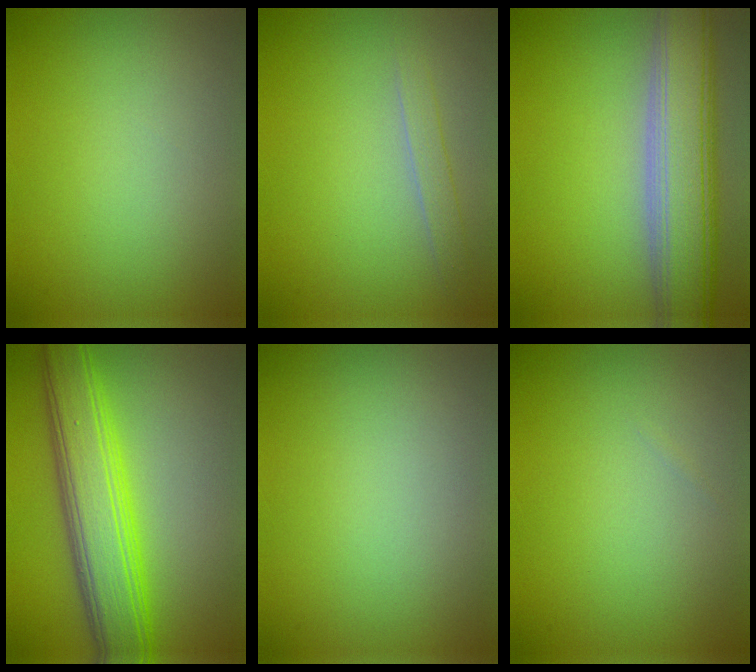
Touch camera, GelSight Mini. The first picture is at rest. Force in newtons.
{"total": 1.3, "press": 1.3, "slide": 0.1}
{"total": 8.2, "press": 8.2, "slide": 0.8}
{"total": 7.7, "press": 7.7, "slide": 0.2}
{"total": 0.0}
{"total": 0.0}